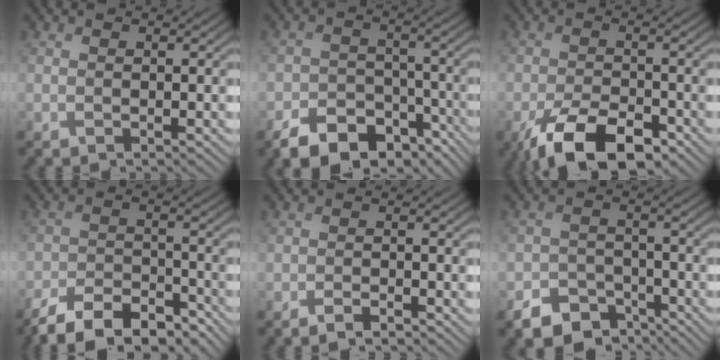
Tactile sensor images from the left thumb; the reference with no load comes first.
{"total": 8.6, "force": [-5.8, 5.5, 3.3], "torque": [-0.048, -0.021, -0.102]}
{"total": 8.9, "force": [-5.6, 4.2, 5.4], "torque": [-0.085, -0.010, -0.101]}
{"total": 9.1, "force": [-7.5, 3.5, 3.7], "torque": [-0.058, -0.005, -0.141]}
{"total": 1.6, "force": [-1.4, 0.7, 0.5], "torque": [-0.002, 0.000, -0.027]}
{"total": 6.5, "force": [-4.5, 4.2, 1.8], "torque": [-0.029, -0.018, -0.080]}